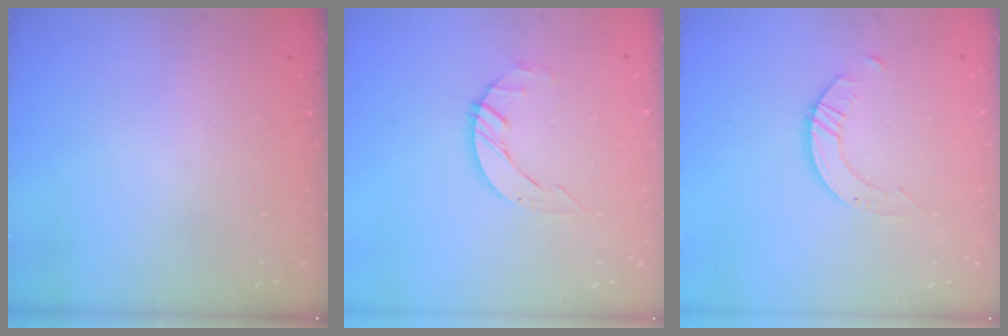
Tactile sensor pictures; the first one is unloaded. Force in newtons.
{"total": 2.7, "press": 2.7, "slide": 0.3}
{"total": 2.9, "press": 2.9, "slide": 0.3}